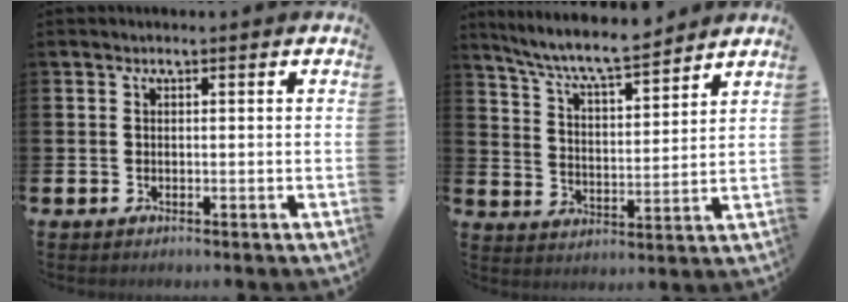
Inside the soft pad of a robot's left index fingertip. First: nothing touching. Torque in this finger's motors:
{"motor_torque": [1.05, -1.09, 0.64, 0.21]}